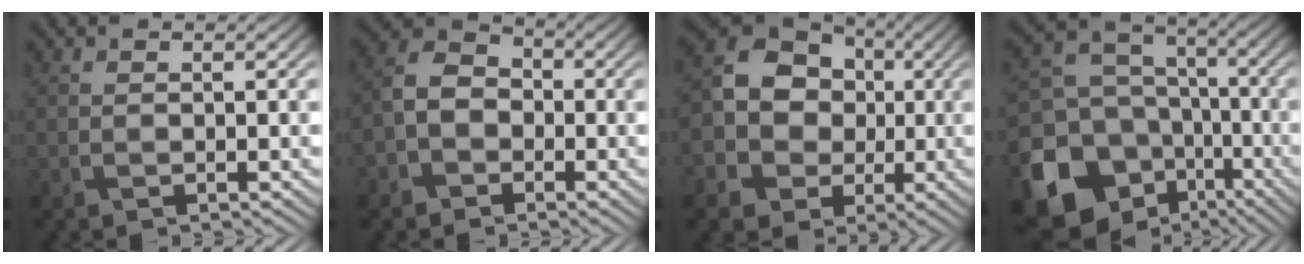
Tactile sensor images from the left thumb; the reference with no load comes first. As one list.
[{"total": 5.2, "force": [-2.1, 4.1, 2.4], "torque": [-0.060, 0.001, -0.053]}, {"total": 11.5, "force": [-0.7, 10.0, 5.6], "torque": [-0.125, 0.002, -0.028]}, {"total": 18.2, "force": [-8.3, 14.8, 6.6], "torque": [-0.202, -0.064, -0.135]}]